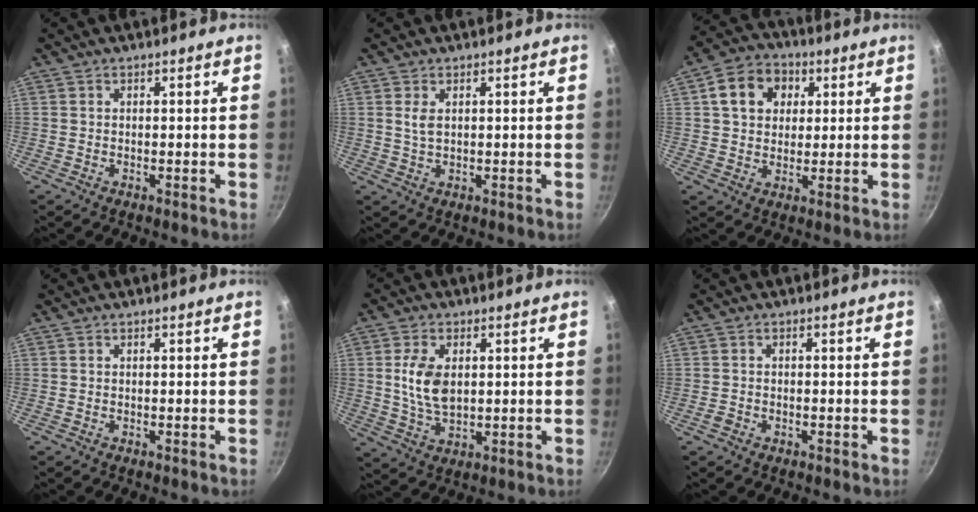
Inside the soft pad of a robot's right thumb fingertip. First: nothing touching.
{"total": 2.6, "force": [0.8, 1.4, 2.1], "torque": [-0.038, -0.006, 0.016]}
{"total": 10.6, "force": [3.2, 8.4, 5.6], "torque": [-0.073, 0.008, 0.041]}
{"total": 0.0}
{"total": 8.4, "force": [1.3, 5.1, 6.6], "torque": [-0.121, -0.009, 0.027]}
{"total": 1.4, "force": [-0.8, 0.9, 0.6], "torque": [-0.016, 0.007, -0.015]}